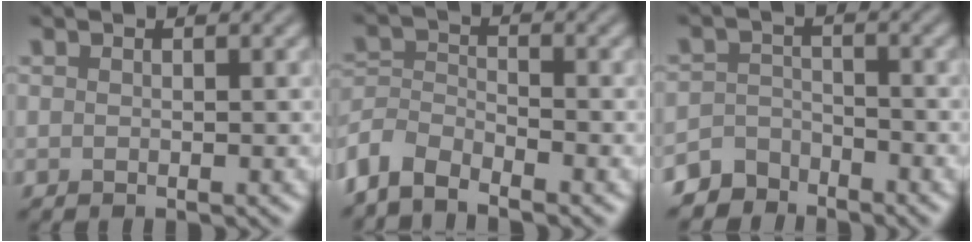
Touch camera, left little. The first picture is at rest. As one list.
[{"total": 3.9, "force": [-3.4, 1.4, 1.5], "torque": [-0.026, -0.004, -0.077]}, {"total": 4.0, "force": [-3.6, 1.7, 0.0], "torque": [0.012, -0.004, -0.070]}]